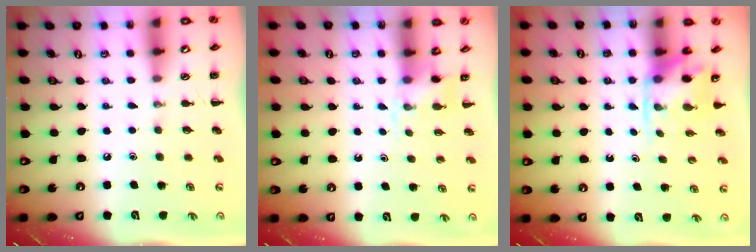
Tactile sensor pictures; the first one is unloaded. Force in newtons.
{"total": 3.1, "press": 2.9, "slide": 1.1}
{"total": 4.7, "press": 4.6, "slide": 0.6}